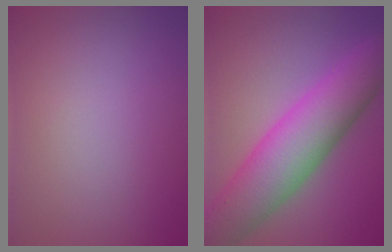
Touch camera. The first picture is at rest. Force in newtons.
{"total": 9.2, "press": 9.2, "slide": 0.3}